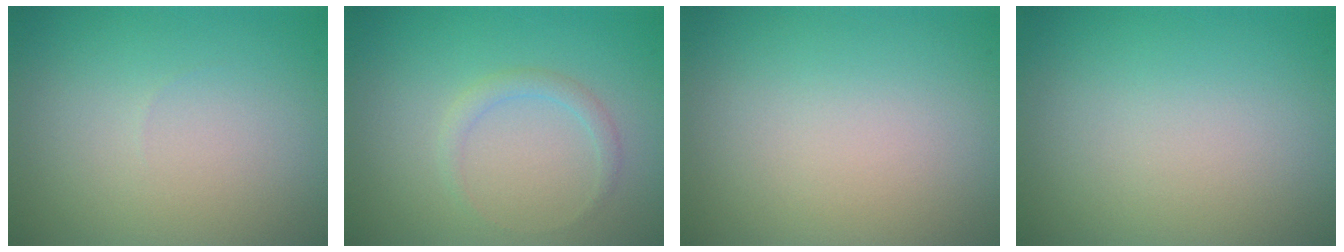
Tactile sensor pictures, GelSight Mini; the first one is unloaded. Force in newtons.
{"total": 1.3, "press": 1.3, "slide": 0.1}
{"total": 0.0}
{"total": 0.0}